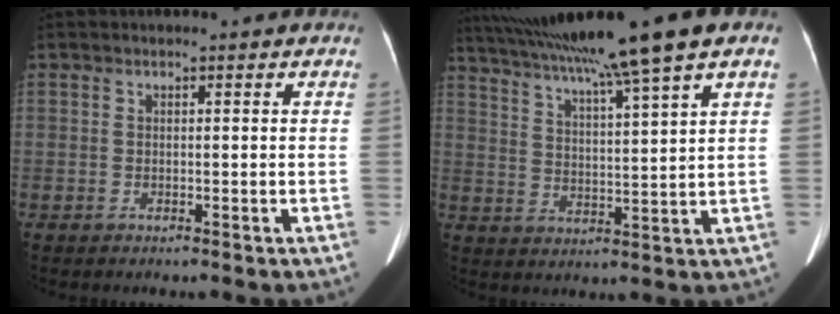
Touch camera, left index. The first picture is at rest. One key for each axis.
{"total": 16.3, "fx": 12.3, "fy": -1.8, "fz": 10.5, "tx": -0.177, "ty": 0.019, "tz": 0.191}